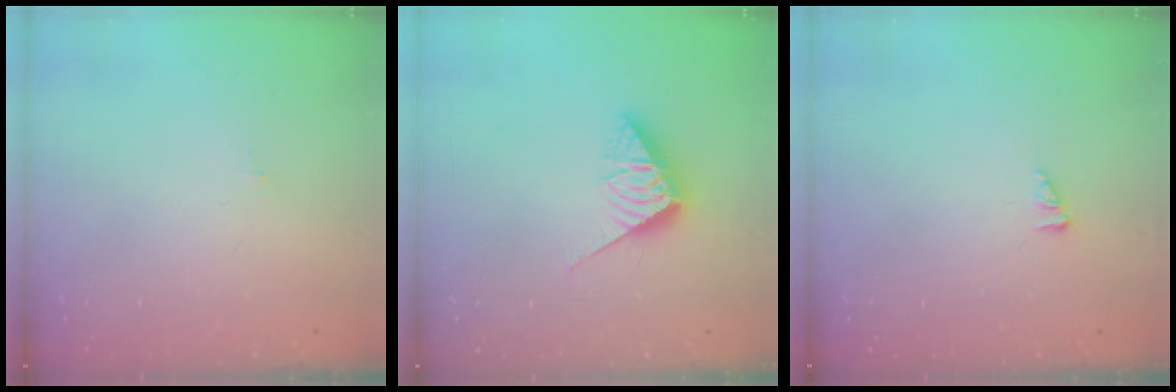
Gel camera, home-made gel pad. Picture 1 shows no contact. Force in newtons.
{"total": 8.2, "press": 8.2, "slide": 0.4}
{"total": 1.2, "press": 1.1, "slide": 0.1}